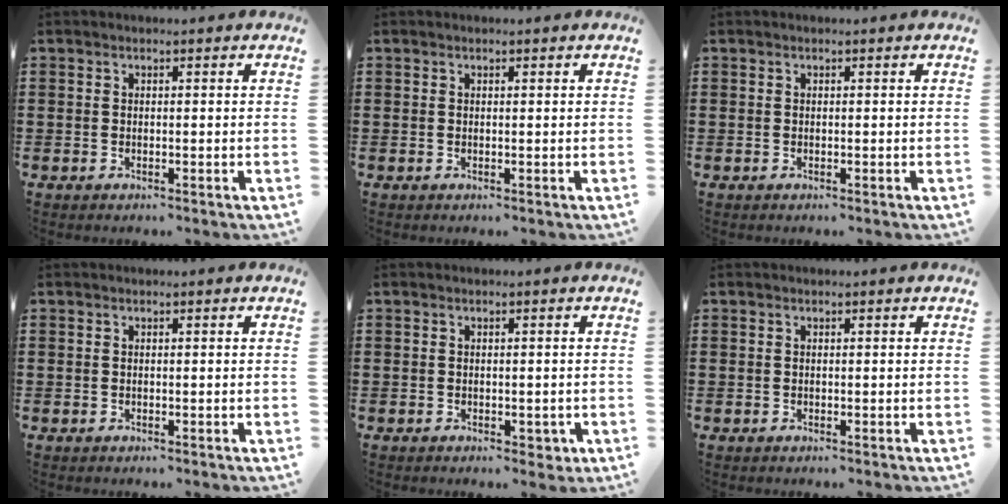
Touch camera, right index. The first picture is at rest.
{"total": 0.0}
{"total": 0.0}
{"total": 0.0}
{"total": 1.7, "force": [-0.7, 1.1, 1.1], "torque": [-0.021, 0.002, -0.013]}
{"total": 0.0}